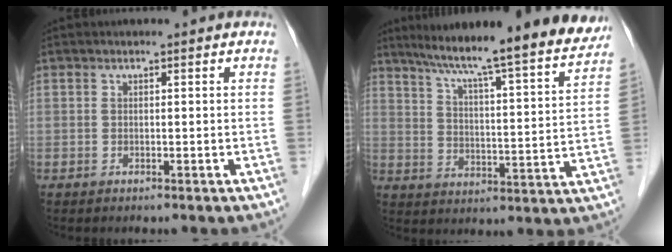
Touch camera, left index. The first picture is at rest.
{"total": 21.3, "force": [18.7, 0.3, 10.2], "torque": [-0.156, -0.034, 0.252]}